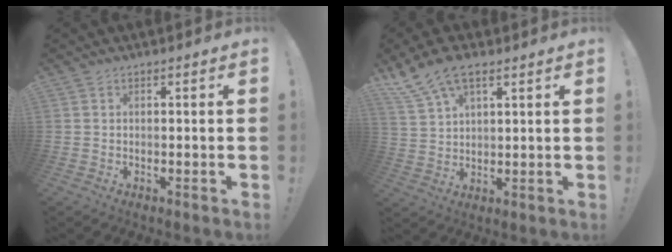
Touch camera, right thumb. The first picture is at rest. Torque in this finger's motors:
{"motor_torque": [0.08, 0.23, 0.49, 0.43, 0.11]}